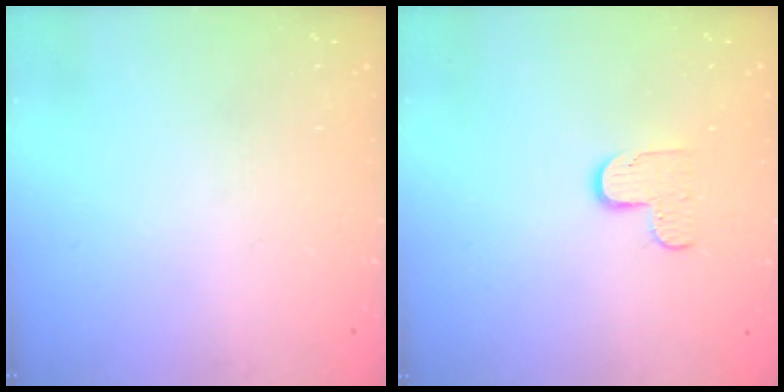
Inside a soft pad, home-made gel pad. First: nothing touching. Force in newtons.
{"total": 5.7, "press": 5.7, "slide": 0.4}